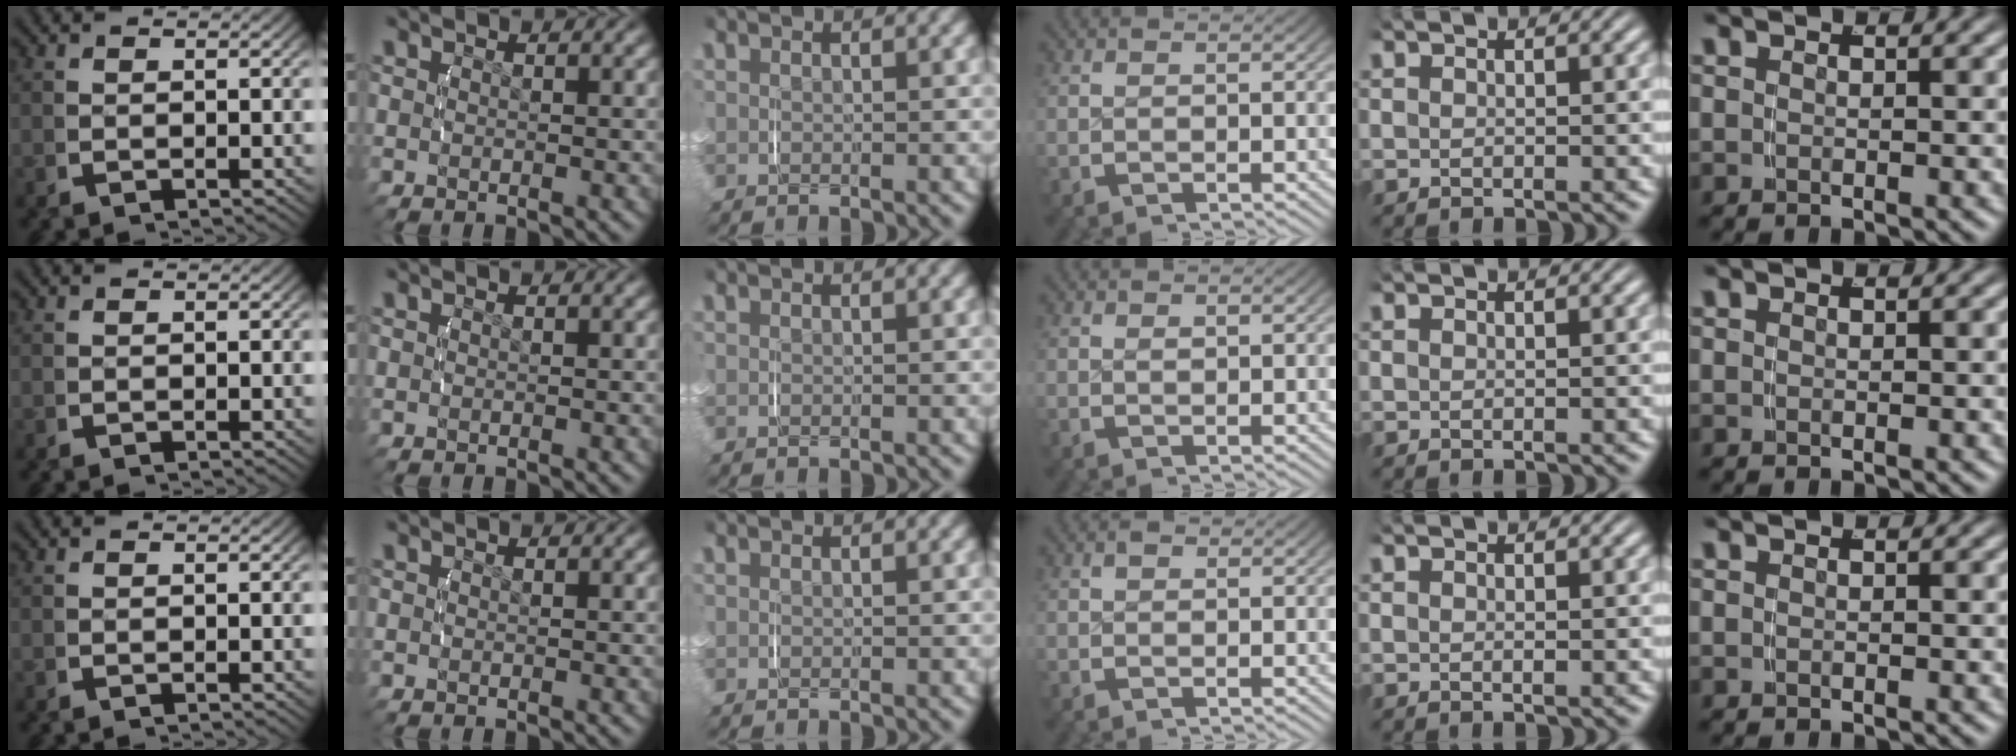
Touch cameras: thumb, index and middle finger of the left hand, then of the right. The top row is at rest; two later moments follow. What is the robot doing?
{"motion": "lift_and_place", "object": "small bumper sticker"}